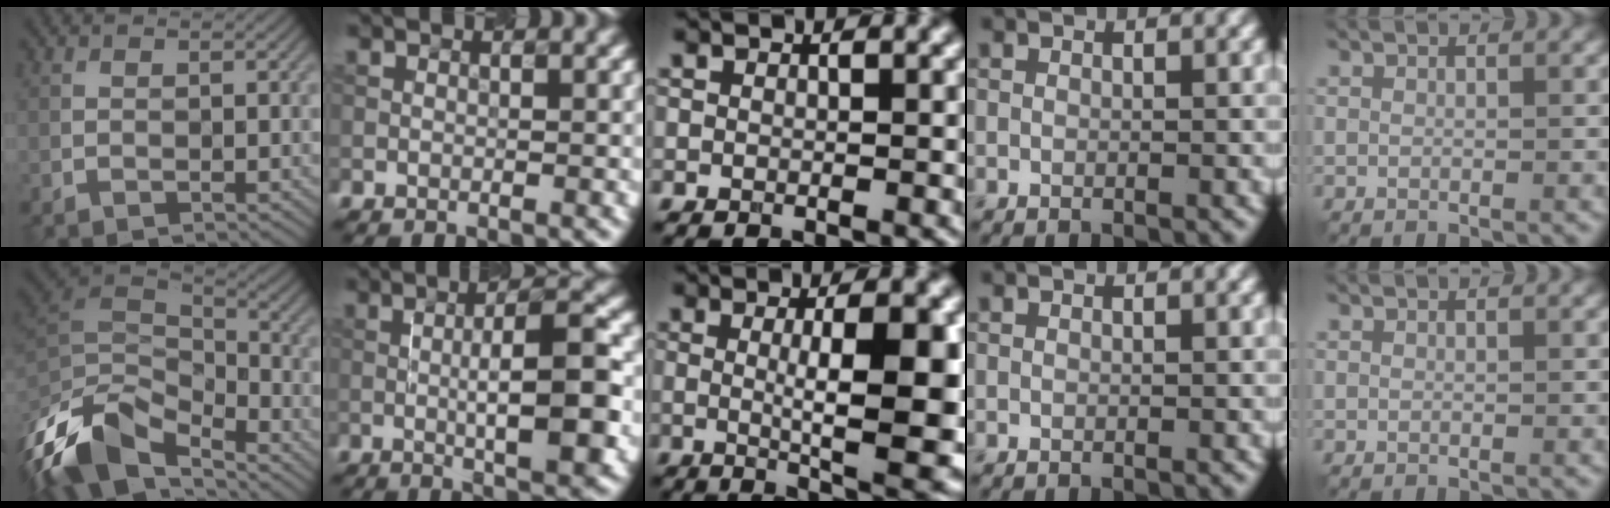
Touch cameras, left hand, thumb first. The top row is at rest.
{"thumb": {"total": 13.6, "force": [-7.6, 6.9, 8.9], "torque": [-0.220, -0.016, -0.137]}, "index": {"total": 7.9, "force": [-0.5, 1.7, 7.7], "torque": [-0.116, 0.004, -0.009]}, "middle": {"total": 9.0, "force": [0.1, 2.0, 8.7], "torque": [-0.115, -0.009, 0.007]}}